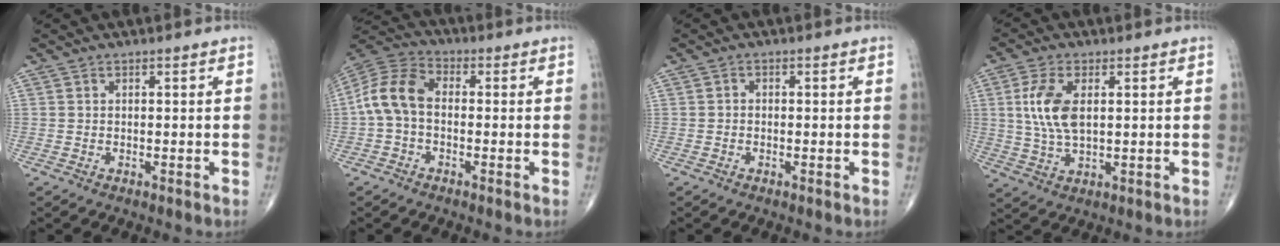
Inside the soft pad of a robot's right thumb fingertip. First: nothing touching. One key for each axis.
{"total": 9.7, "fx": -0.8, "fy": 6.4, "fz": 7.2, "tx": -0.143, "ty": 0.029, "tz": -0.030}
{"total": 0.7, "fx": -0.4, "fy": 0.5, "fz": 0.3, "tx": 0.004, "ty": 0.004, "tz": -0.012}
{"total": 8.8, "fx": 1.7, "fy": 4.4, "fz": 7.4, "tx": -0.161, "ty": -0.004, "tz": 0.035}